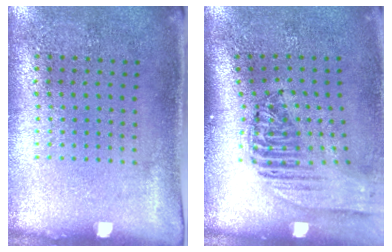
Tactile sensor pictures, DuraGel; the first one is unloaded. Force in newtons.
{"total": 2.4, "press": 1.8, "slide": 1.6}